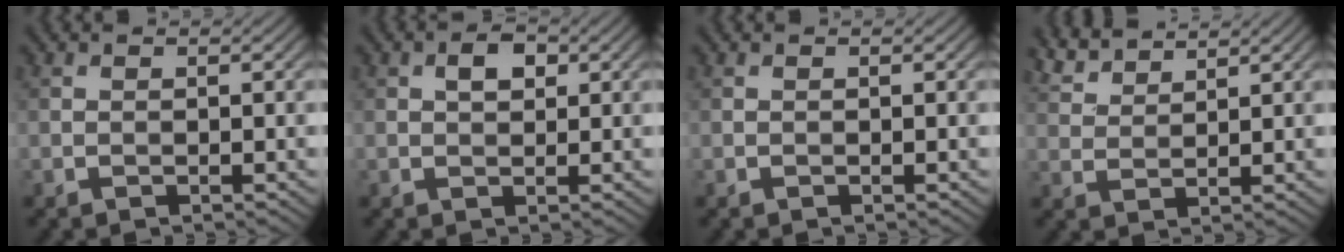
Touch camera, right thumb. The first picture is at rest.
{"total": 2.4, "force": [0.8, 1.5, 1.7], "torque": [-0.029, 0.003, 0.010]}
{"total": 0.0}
{"total": 4.2, "force": [3.8, 0.9, 1.5], "torque": [-0.040, 0.003, 0.087]}